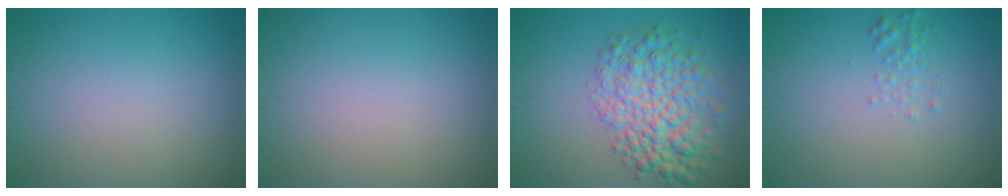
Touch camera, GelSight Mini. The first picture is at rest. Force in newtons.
{"total": 0.0}
{"total": 6.3, "press": 6.2, "slide": 0.2}
{"total": 1.3, "press": 1.3, "slide": 0.1}